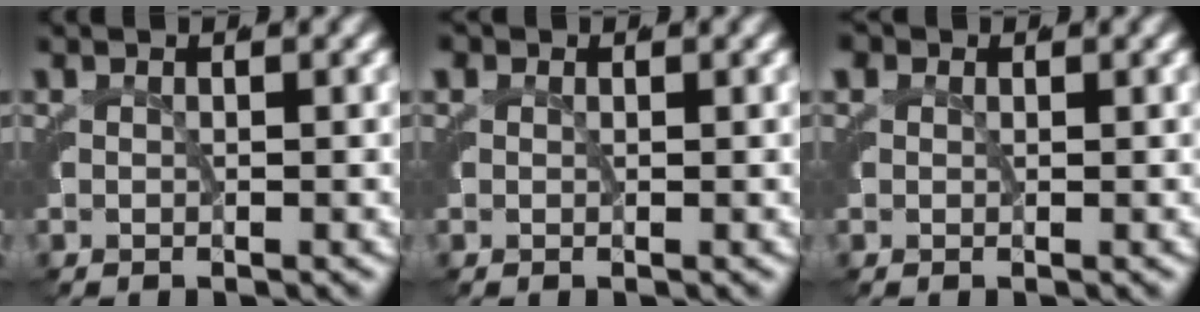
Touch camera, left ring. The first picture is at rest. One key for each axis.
{"total": 1.0, "fx": 0.4, "fy": 0.9, "fz": 0.2, "tx": -0.017, "ty": -0.008, "tz": 0.010}
{"total": 1.4, "fx": 0.5, "fy": 1.2, "fz": 0.4, "tx": -0.022, "ty": -0.007, "tz": 0.010}